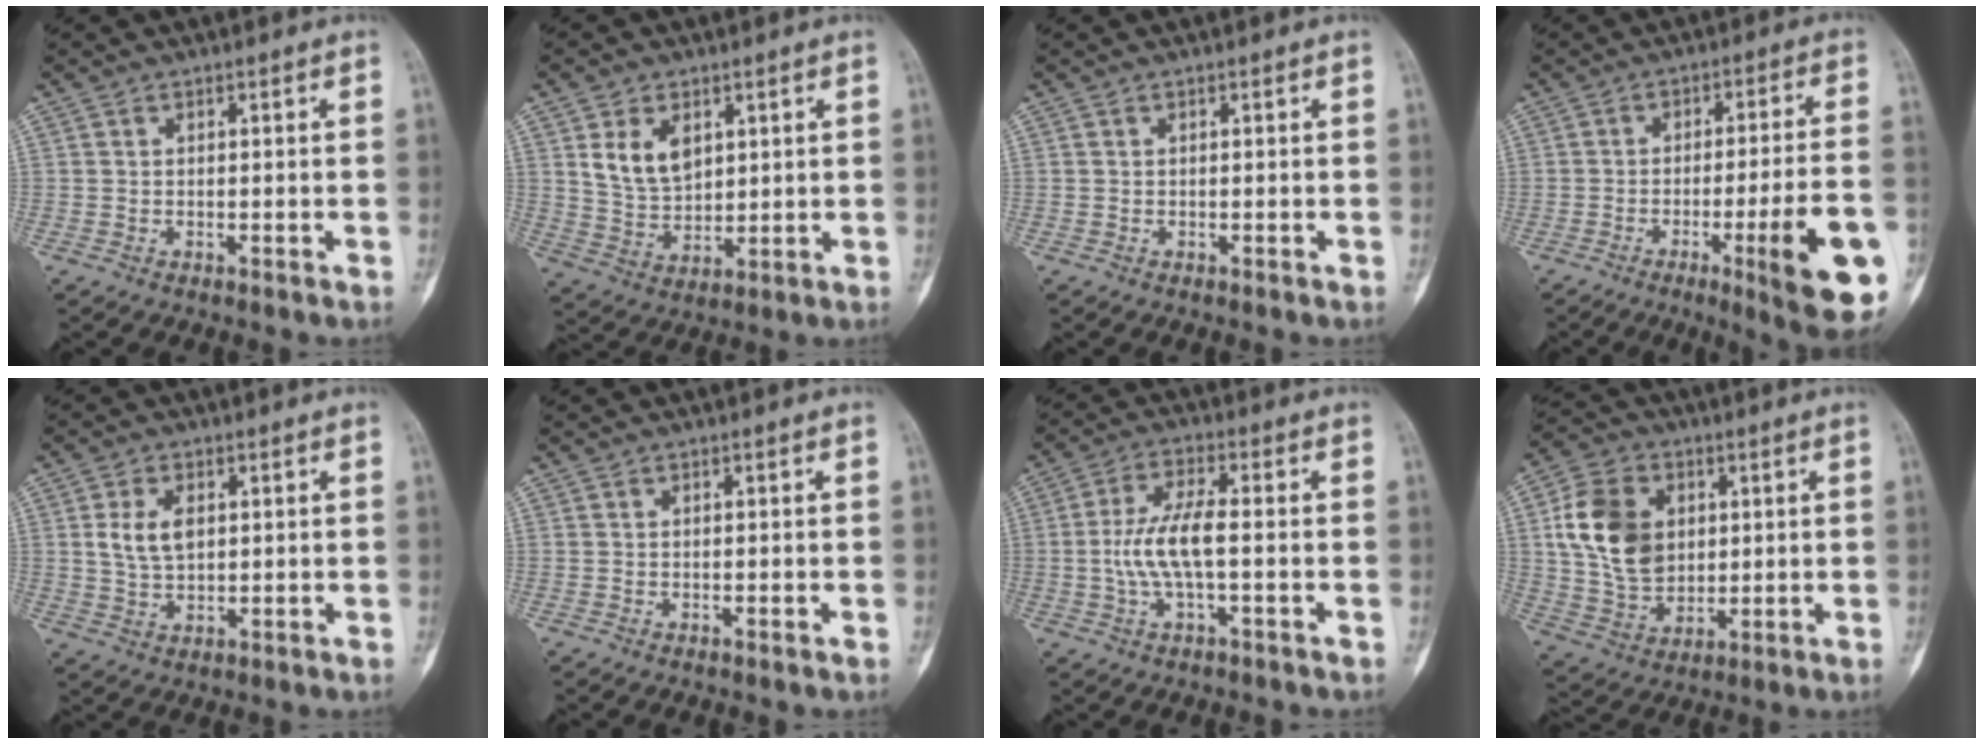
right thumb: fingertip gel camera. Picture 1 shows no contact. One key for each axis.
{"total": 8.3, "fx": 3.2, "fy": 5.5, "fz": 5.4, "tx": -0.077, "ty": -0.019, "tz": 0.070}
{"total": 0.0}
{"total": 16.5, "fx": -6.0, "fy": 1.9, "fz": 15.2, "tx": -0.181, "ty": 0.011, "tz": -0.075}
{"total": 6.3, "fx": 1.2, "fy": 3.8, "fz": 4.8, "tx": -0.089, "ty": -0.003, "tz": 0.025}
{"total": 0.0}
{"total": 8.3, "fx": -0.9, "fy": 2.6, "fz": 7.9, "tx": -0.173, "ty": 0.018, "tz": -0.022}
{"total": 14.8, "fx": 2.9, "fy": 11.0, "fz": 9.4, "tx": -0.149, "ty": -0.004, "tz": 0.058}